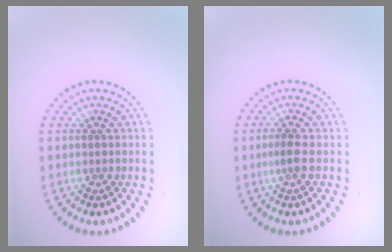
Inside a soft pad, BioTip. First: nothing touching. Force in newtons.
{"total": 1.1, "press": 0.9, "slide": 0.6}